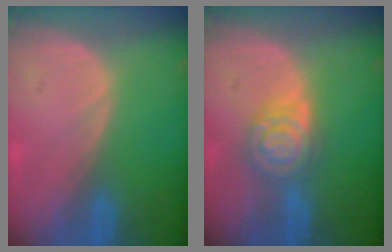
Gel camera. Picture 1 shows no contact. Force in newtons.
{"total": 6.3, "press": 6.3, "slide": 0.4}